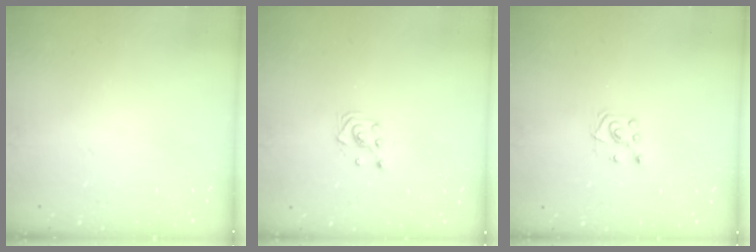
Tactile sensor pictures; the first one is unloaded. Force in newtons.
{"total": 3.1, "press": 3.1, "slide": 0.3}
{"total": 4.6, "press": 4.6, "slide": 0.5}